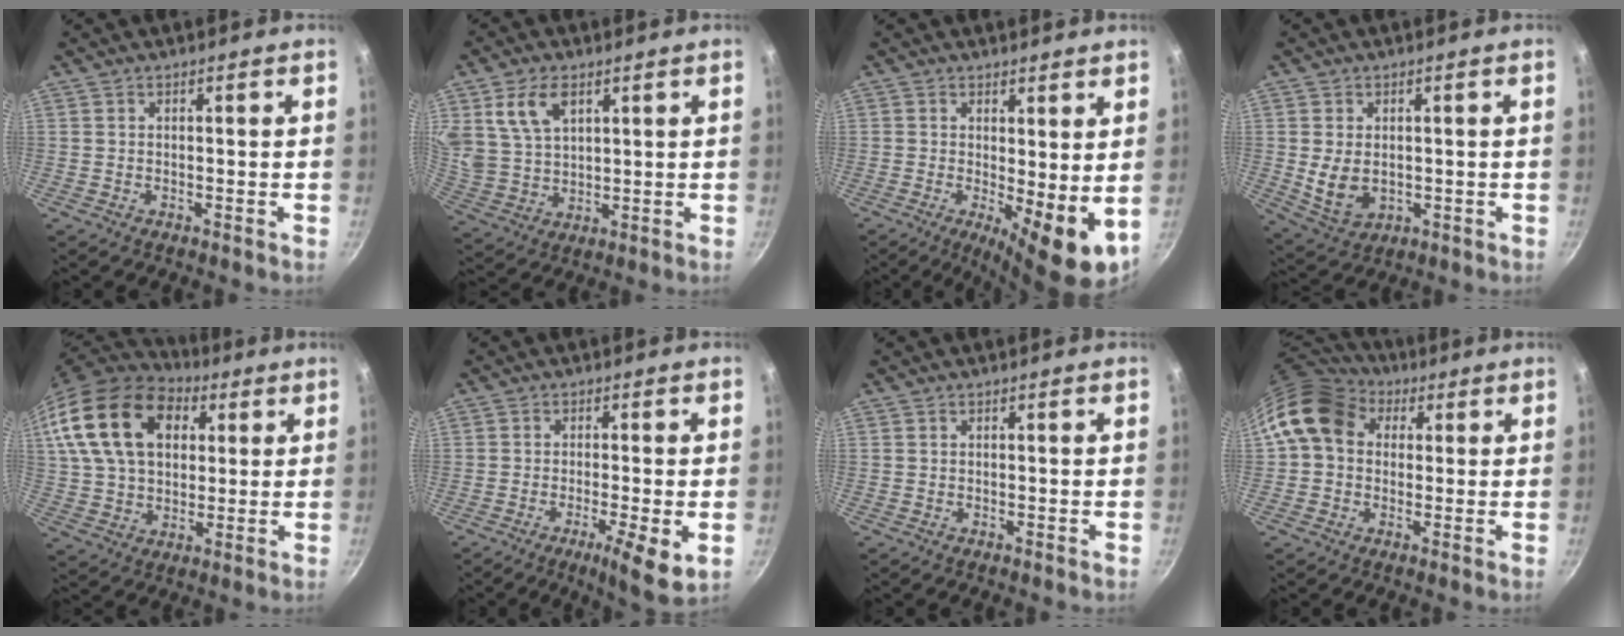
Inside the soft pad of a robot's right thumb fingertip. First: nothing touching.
{"total": 9.6, "force": [4.3, 6.0, 6.1], "torque": [-0.103, -0.016, 0.095]}
{"total": 9.0, "force": [0.3, 3.1, 8.5], "torque": [-0.109, -0.018, 0.010]}
{"total": 7.2, "force": [0.0, 5.1, 5.1], "torque": [-0.086, -0.012, 0.016]}
{"total": 22.1, "force": [7.9, 14.7, 14.4], "torque": [-0.248, 0.004, 0.137]}
{"total": 7.9, "force": [-2.5, 1.3, 7.3], "torque": [-0.120, -0.001, -0.037]}
{"total": 0.0}
{"total": 12.6, "force": [2.9, 10.1, 6.9], "torque": [-0.105, 0.025, 0.033]}